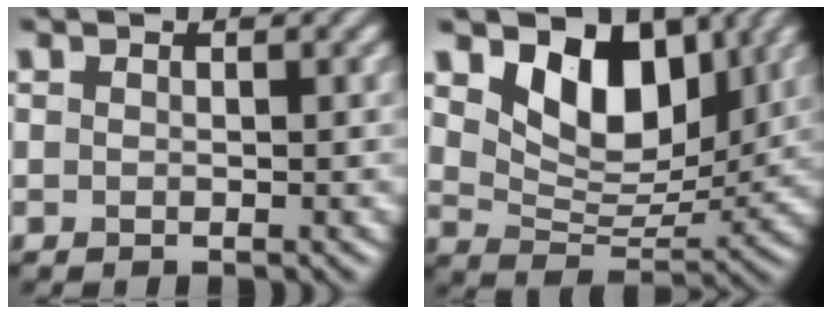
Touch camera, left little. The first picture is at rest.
{"total": 7.8, "force": [3.5, 4.8, 5.1], "torque": [-0.085, -0.018, 0.056]}